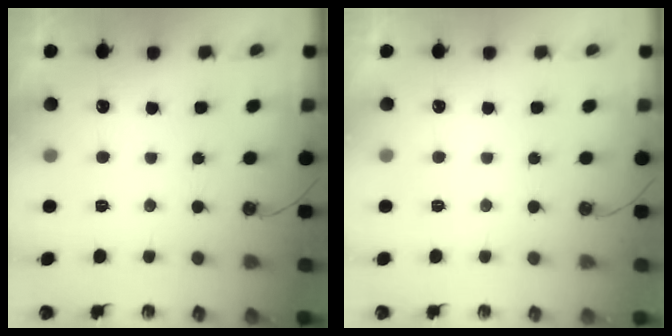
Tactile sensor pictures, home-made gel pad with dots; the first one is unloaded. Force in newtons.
{"total": 0.0}